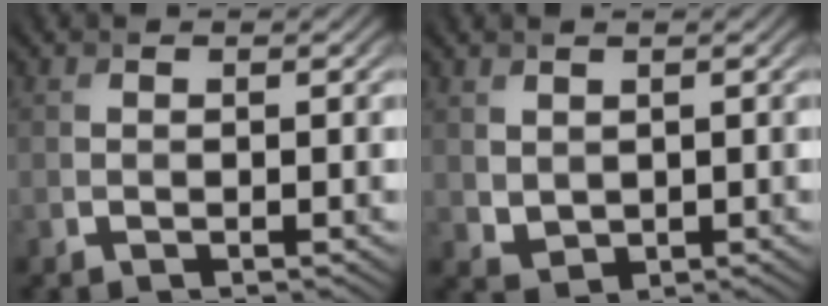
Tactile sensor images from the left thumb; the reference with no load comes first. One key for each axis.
{"total": 2.1, "fx": 1.1, "fy": 1.5, "fz": 0.9, "tx": -0.026, "ty": -0.006, "tz": 0.028}